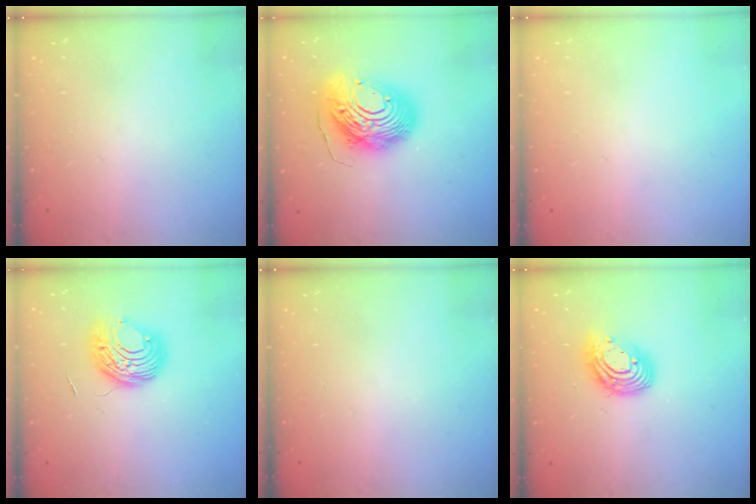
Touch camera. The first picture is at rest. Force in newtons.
{"total": 18.0, "press": 17.9, "slide": 1.9}
{"total": 0.0}
{"total": 8.8, "press": 8.8, "slide": 0.6}
{"total": 0.0}
{"total": 13.9, "press": 13.9, "slide": 1.2}